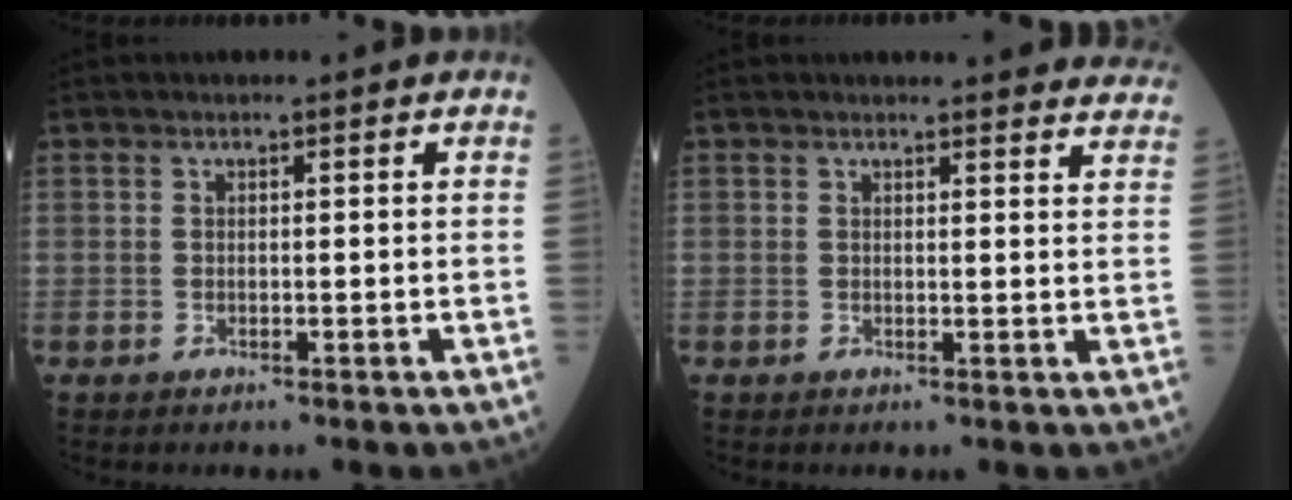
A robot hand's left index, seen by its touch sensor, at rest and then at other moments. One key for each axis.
{"total": 12.5, "fx": 12.2, "fy": 1.6, "fz": 2.5, "tx": 0.005, "ty": -0.030, "tz": 0.107}